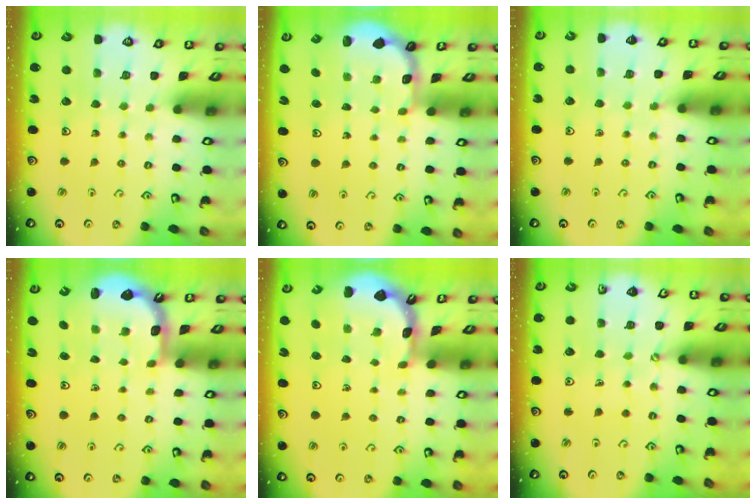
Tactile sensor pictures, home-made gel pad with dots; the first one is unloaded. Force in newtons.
{"total": 1.8, "press": 1.6, "slide": 0.7}
{"total": 2.7, "press": 2.7, "slide": 0.4}
{"total": 2.5, "press": 2.1, "slide": 1.3}
{"total": 1.7, "press": 1.7, "slide": 0.2}
{"total": 0.5, "press": 0.5, "slide": 0.1}